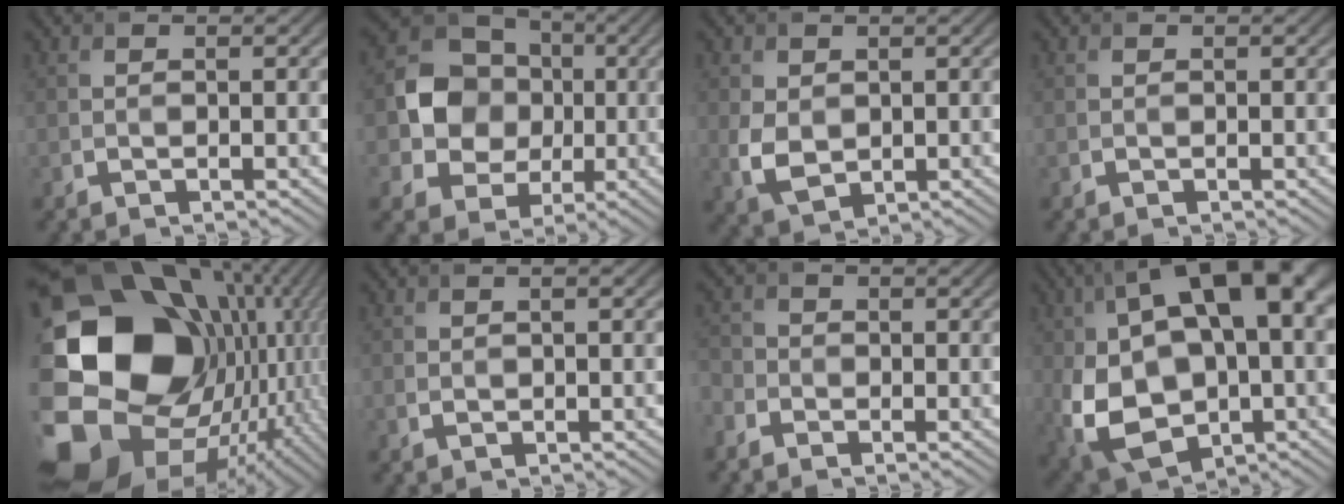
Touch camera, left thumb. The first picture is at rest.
{"total": 10.0, "force": [-0.2, 8.6, 5.0], "torque": [-0.098, 0.001, -0.019]}
{"total": 4.3, "force": [0.4, 3.2, 2.8], "torque": [-0.071, -0.005, 0.011]}
{"total": 0.0}
{"total": 23.4, "force": [-1.9, 17.9, 14.9], "torque": [-0.321, -0.071, -0.002]}
{"total": 1.6, "force": [0.2, 0.6, 1.4], "torque": [-0.029, 0.002, 0.006]}
{"total": 2.4, "force": [-1.7, 1.6, 0.7], "torque": [-0.025, -0.002, -0.048]}
{"total": 20.8, "force": [2.2, 12.5, 16.5], "torque": [-0.325, -0.011, 0.054]}